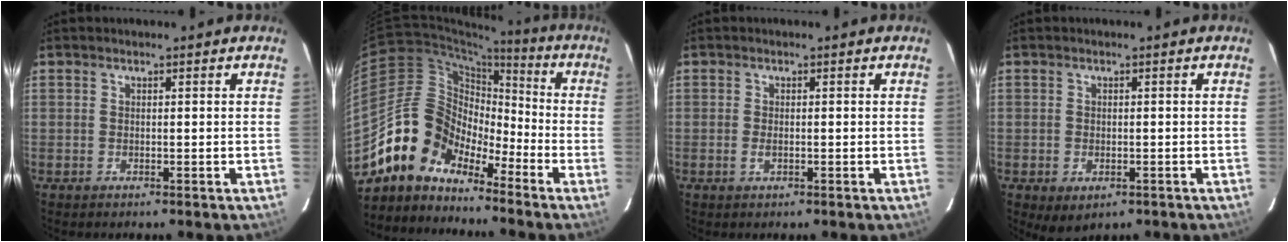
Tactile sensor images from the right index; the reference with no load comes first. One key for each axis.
{"total": 11.7, "fx": -9.5, "fy": 6.3, "fz": 2.7, "tx": -0.050, "ty": 0.037, "tz": -0.191}
{"total": 1.3, "fx": -0.3, "fy": 0.6, "fz": 1.1, "tx": -0.023, "ty": -0.001, "tz": -0.006}
{"total": 3.8, "fx": -1.5, "fy": 2.7, "fz": 2.2, "tx": -0.039, "ty": -0.012, "tz": -0.017}